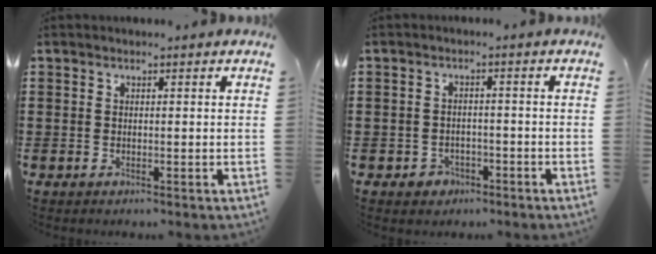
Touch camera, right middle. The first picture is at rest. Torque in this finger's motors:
{"motor_torque": [0.20, 0.28, 0.13, 0.03]}